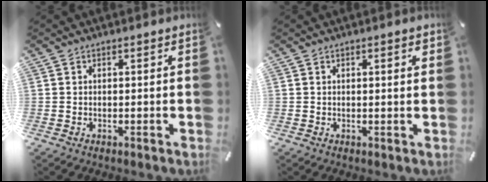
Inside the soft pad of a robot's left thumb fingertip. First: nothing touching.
{"total": 1.5, "force": [0.5, 0.2, 1.4], "torque": [-0.020, -0.001, 0.006]}